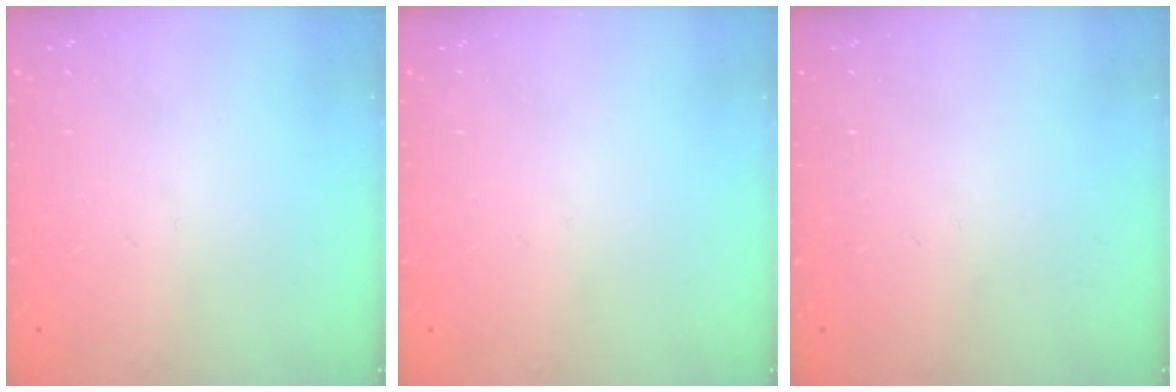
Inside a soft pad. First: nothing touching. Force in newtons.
{"total": 0.0}
{"total": 0.0}